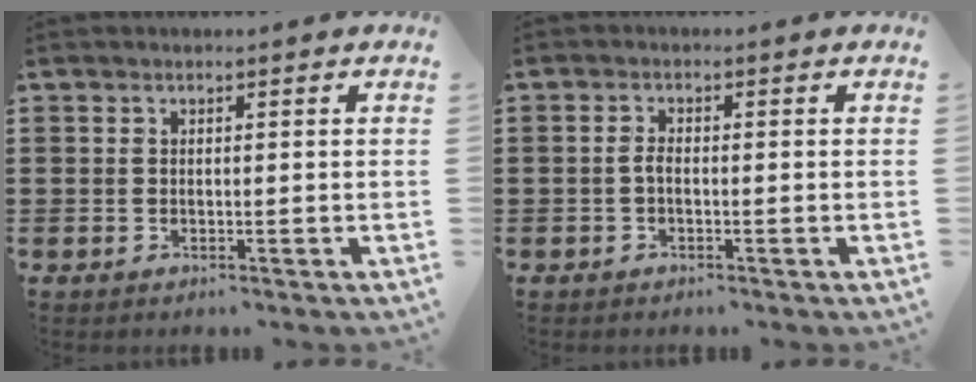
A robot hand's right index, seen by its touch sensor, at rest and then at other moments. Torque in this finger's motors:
{"motor_torque": [0.40, 0.15, 0.21, 0.07]}